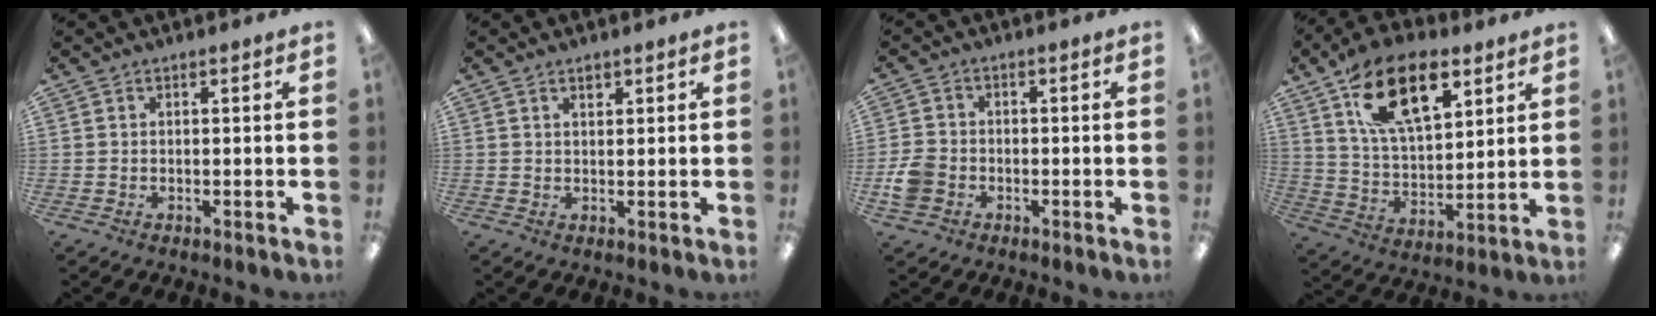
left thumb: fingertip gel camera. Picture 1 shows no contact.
{"total": 1.5, "force": [1.1, 0.7, 0.8], "torque": [-0.008, -0.003, 0.019]}
{"total": 5.4, "force": [-2.0, 4.3, 2.5], "torque": [-0.043, 0.016, -0.033]}
{"total": 18.8, "force": [10.0, 9.9, 12.5], "torque": [-0.203, -0.029, 0.178]}